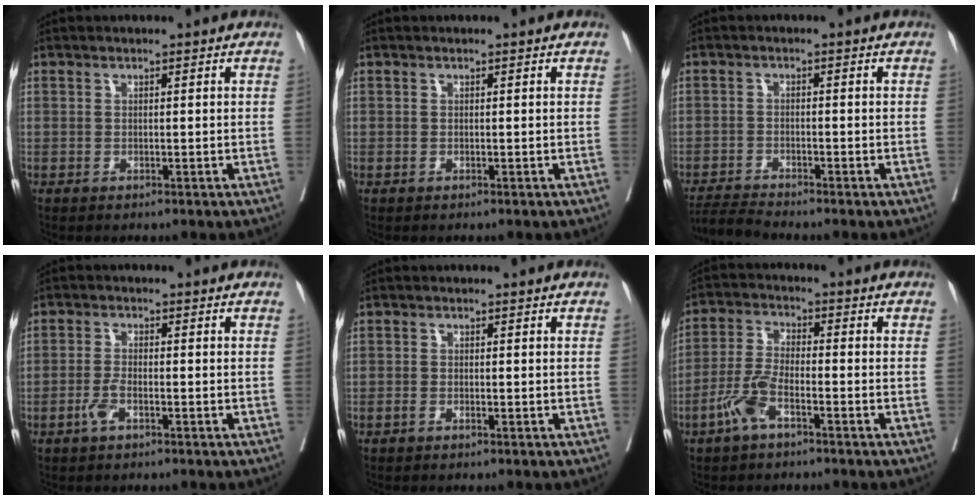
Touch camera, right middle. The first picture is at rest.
{"total": 0.0}
{"total": 3.4, "force": [-3.1, -1.2, 0.1], "torque": [-0.009, -0.020, -0.061]}
{"total": 2.6, "force": [-1.4, 0.7, 2.1], "torque": [-0.047, 0.000, -0.030]}
{"total": 0.8, "force": [-0.5, 0.3, 0.6], "torque": [-0.010, 0.001, -0.009]}
{"total": 5.7, "force": [-3.3, 1.6, 4.5], "torque": [-0.106, 0.000, -0.069]}